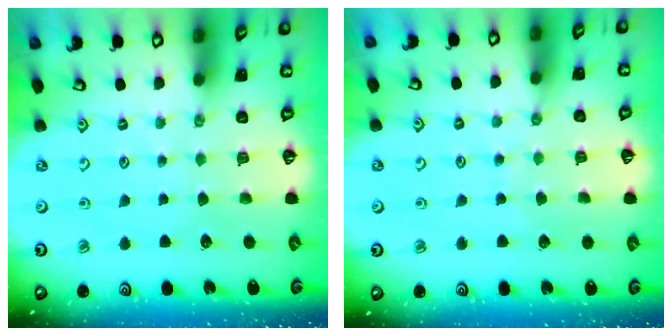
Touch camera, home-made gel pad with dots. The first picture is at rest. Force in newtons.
{"total": 4.4, "press": 4.3, "slide": 0.4}